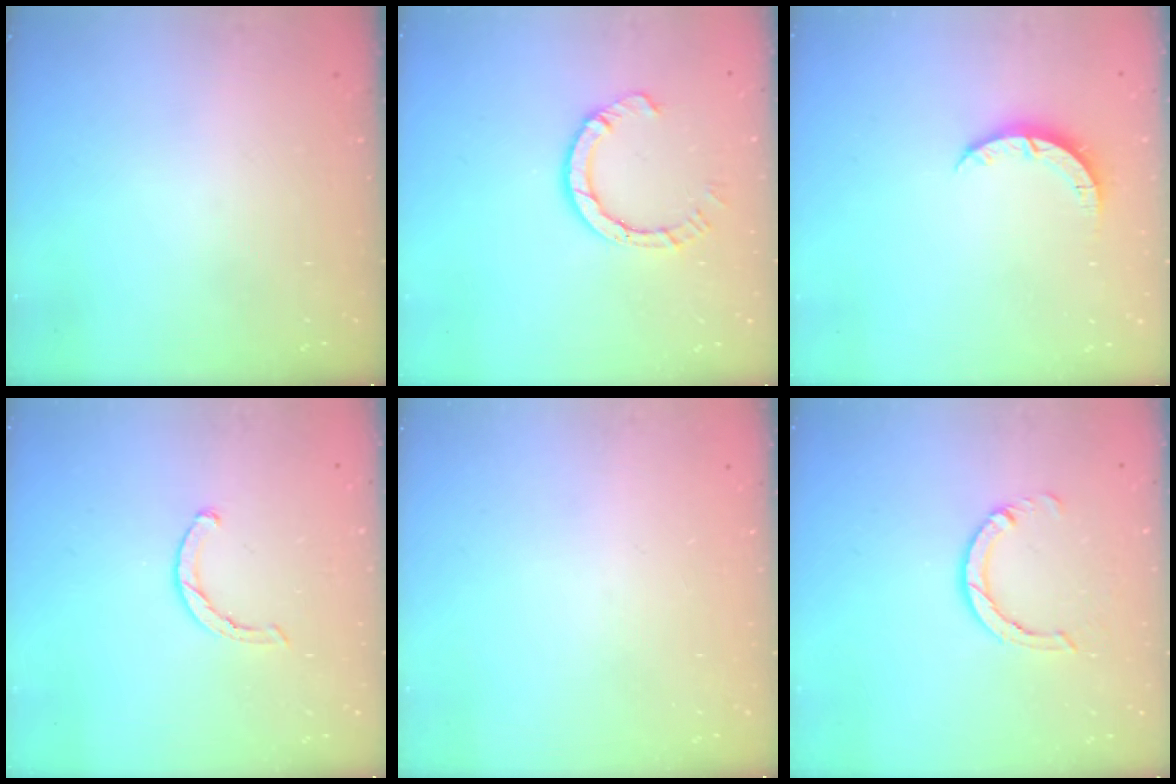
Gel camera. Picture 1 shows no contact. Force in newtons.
{"total": 6.8, "press": 6.7, "slide": 0.7}
{"total": 3.5, "press": 3.5, "slide": 0.3}
{"total": 1.8, "press": 1.8, "slide": 0.3}
{"total": 0.0}
{"total": 5.2, "press": 5.2, "slide": 0.4}